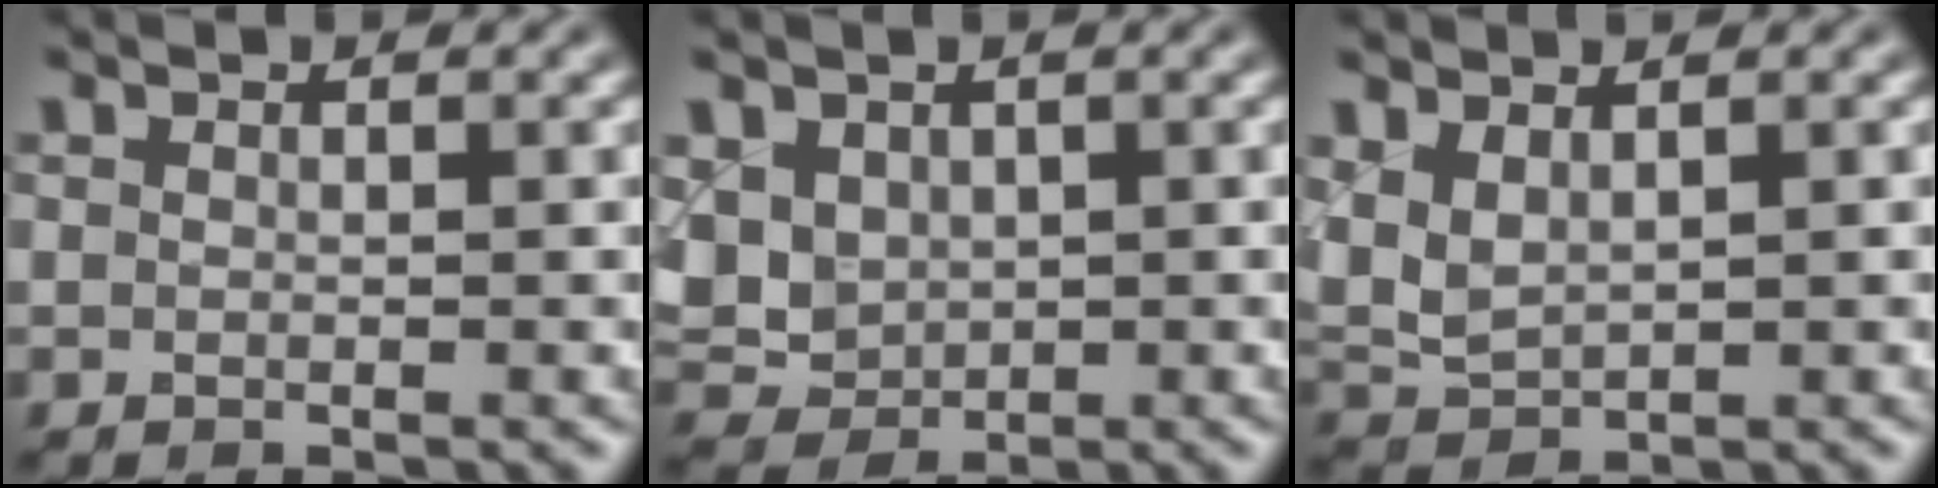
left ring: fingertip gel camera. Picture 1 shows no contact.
{"total": 3.9, "force": [0.9, 3.3, 1.9], "torque": [-0.047, -0.005, 0.024]}
{"total": 3.0, "force": [1.4, 1.6, 2.2], "torque": [-0.058, 0.001, 0.032]}